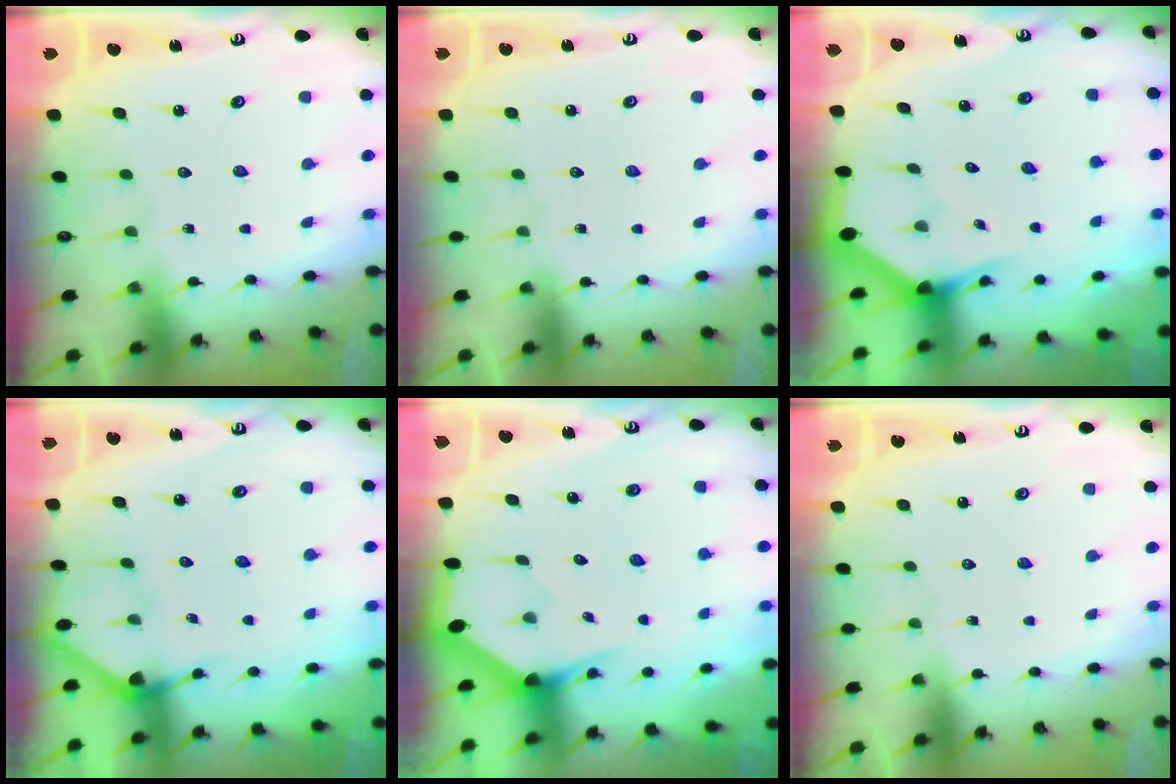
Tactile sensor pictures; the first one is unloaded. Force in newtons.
{"total": 0.0}
{"total": 3.0, "press": 3.0, "slide": 0.1}
{"total": 2.7, "press": 2.7, "slide": 0.1}
{"total": 2.9, "press": 2.9, "slide": 0.0}
{"total": 0.0}